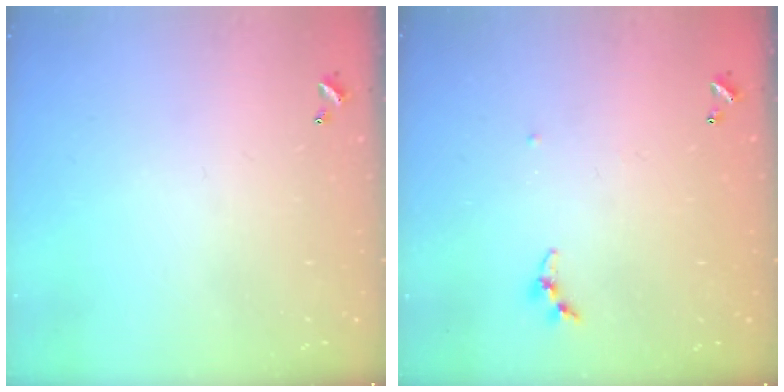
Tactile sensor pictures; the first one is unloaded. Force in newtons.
{"total": 4.0, "press": 3.9, "slide": 0.5}